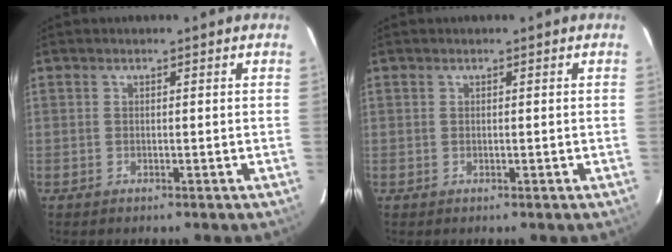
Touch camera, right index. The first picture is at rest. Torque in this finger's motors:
{"motor_torque": [0.00, 0.00, 0.00, 0.00]}